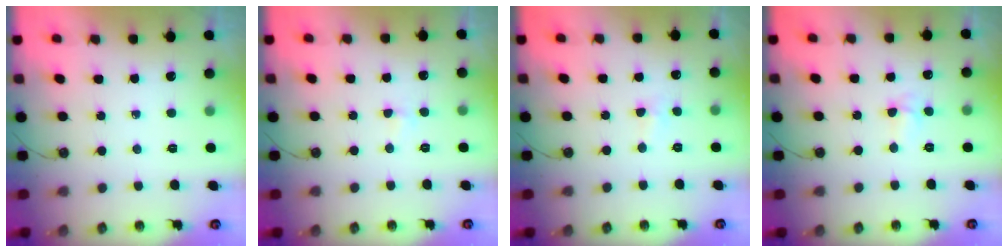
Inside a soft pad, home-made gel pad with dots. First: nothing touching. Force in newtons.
{"total": 2.8, "press": 2.8, "slide": 0.5}
{"total": 2.1, "press": 2.0, "slide": 0.3}
{"total": 4.2, "press": 2.8, "slide": 3.1}